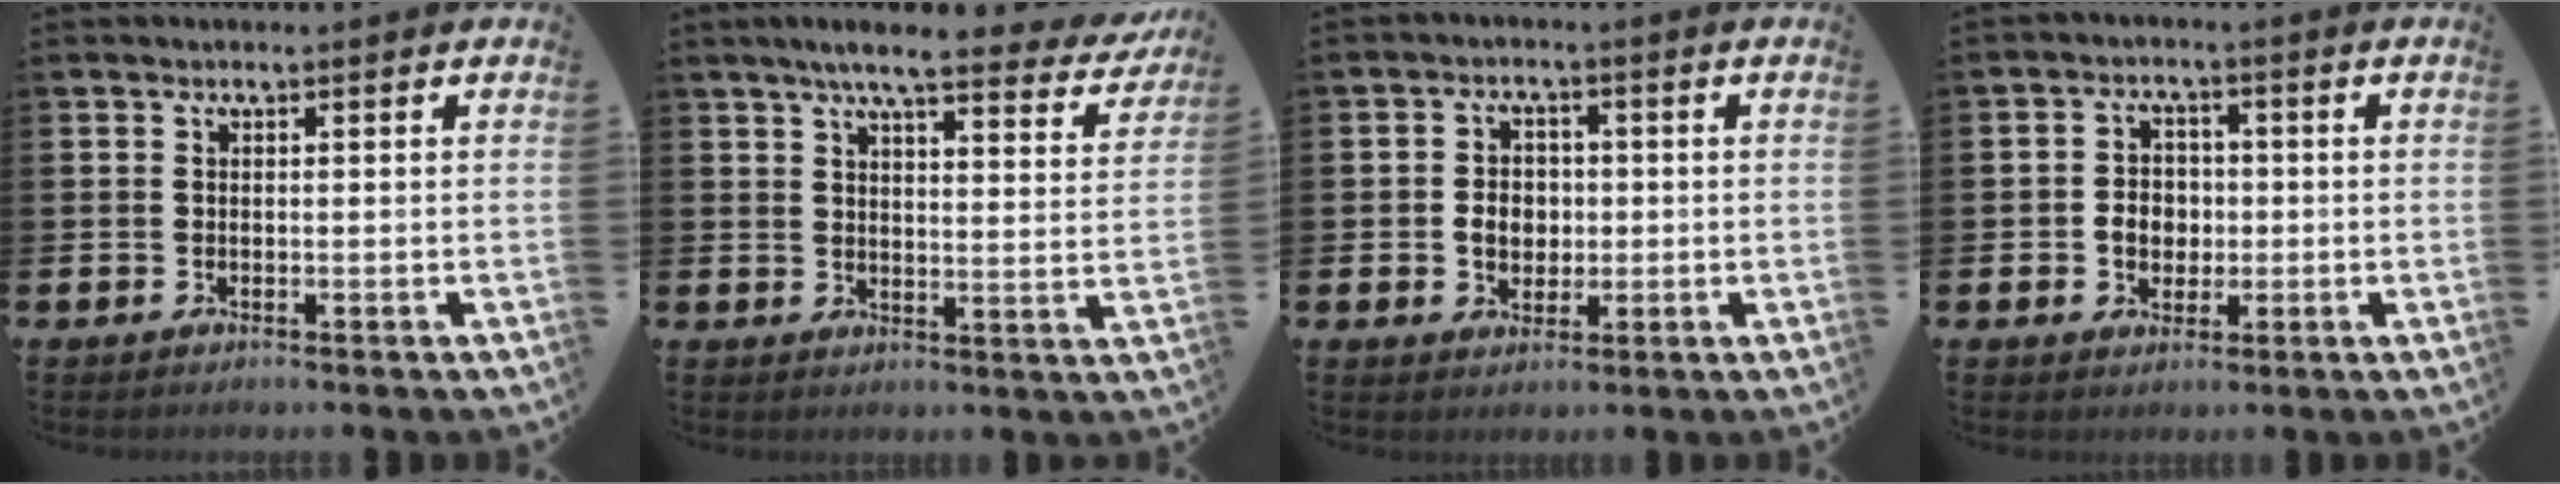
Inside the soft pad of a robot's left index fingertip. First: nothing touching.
{"total": 6.9, "force": [5.9, 1.0, 3.3], "torque": [-0.063, -0.033, 0.096]}
{"total": 3.8, "force": [-0.3, 3.2, 2.1], "torque": [-0.024, 0.003, -0.015]}
{"total": 3.8, "force": [-0.5, 3.2, 2.0], "torque": [-0.022, 0.001, -0.019]}